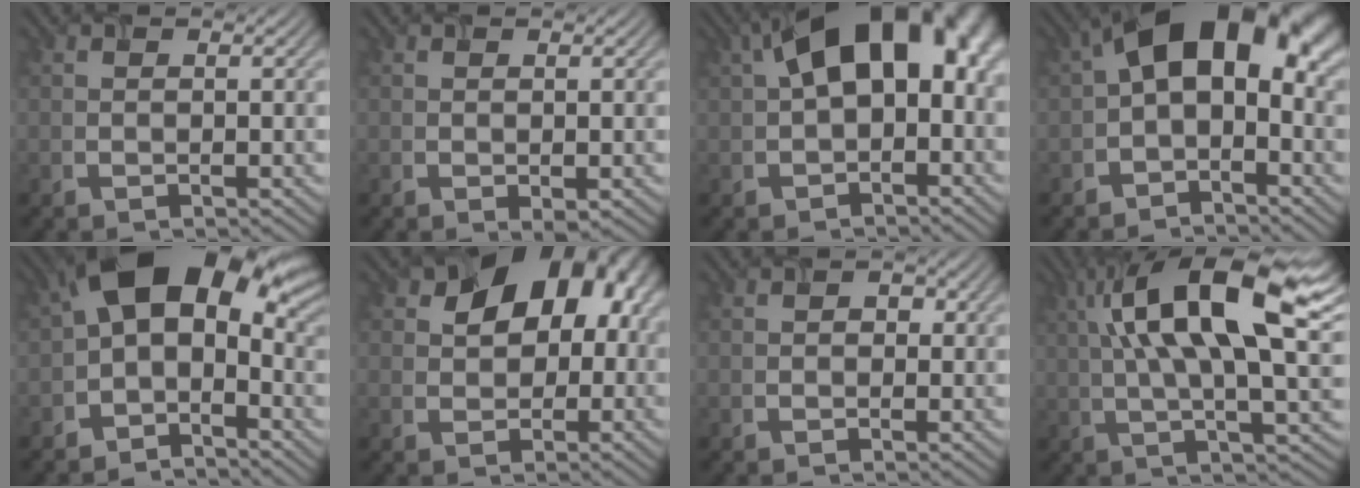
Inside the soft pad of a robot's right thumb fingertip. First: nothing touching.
{"total": 1.2, "force": [-0.3, 0.6, 1.0], "torque": [-0.011, -0.006, -0.003]}
{"total": 14.2, "force": [2.6, 8.5, 11.1], "torque": [-0.156, 0.021, 0.036]}
{"total": 11.8, "force": [1.8, 7.0, 9.3], "torque": [-0.144, 0.013, 0.019]}
{"total": 11.7, "force": [0.7, 7.1, 9.2], "torque": [-0.155, 0.015, -0.005]}
{"total": 11.4, "force": [3.4, 8.0, 7.5], "torque": [-0.103, 0.006, 0.056]}
{"total": 0.8, "force": [0.1, 0.8, 0.3], "torque": [0.000, -0.005, -0.004]}
{"total": 16.6, "force": [5.3, 4.9, 15.0], "torque": [-0.279, 0.025, 0.094]}